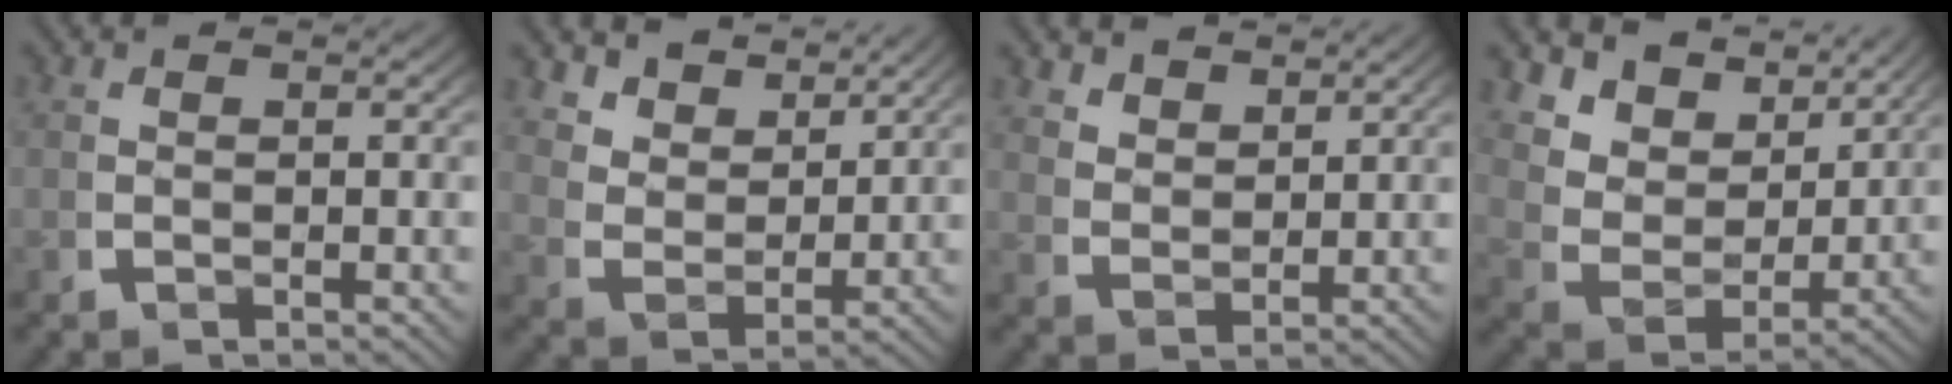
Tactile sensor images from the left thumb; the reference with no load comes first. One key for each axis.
{"total": 4.7, "fx": 3.3, "fy": 2.3, "fz": 2.5, "tx": -0.051, "ty": -0.008, "tz": 0.065}
{"total": 2.9, "fx": 2.7, "fy": 0.8, "fz": 0.8, "tx": -0.008, "ty": -0.004, "tz": 0.060}
{"total": 8.1, "fx": 3.8, "fy": 5.0, "fz": 5.2, "tx": -0.116, "ty": -0.002, "tz": 0.061}